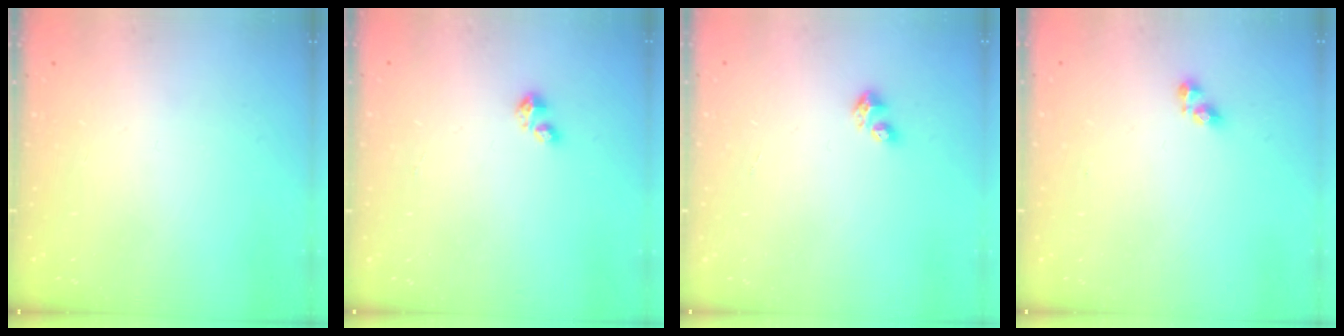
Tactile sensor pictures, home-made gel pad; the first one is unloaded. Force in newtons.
{"total": 2.7, "press": 2.7, "slide": 0.4}
{"total": 3.0, "press": 2.9, "slide": 0.3}
{"total": 4.6, "press": 4.6, "slide": 0.6}